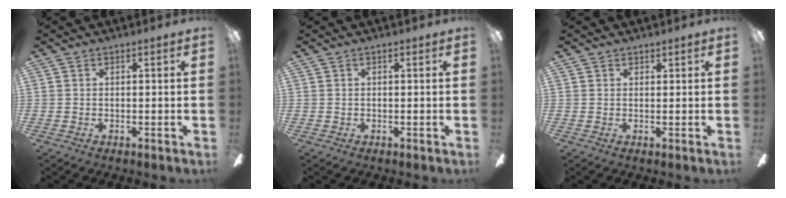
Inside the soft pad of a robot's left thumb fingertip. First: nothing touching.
{"total": 0.0}
{"total": 0.9, "force": [0.8, 0.4, -0.1], "torque": [0.002, -0.001, 0.015]}